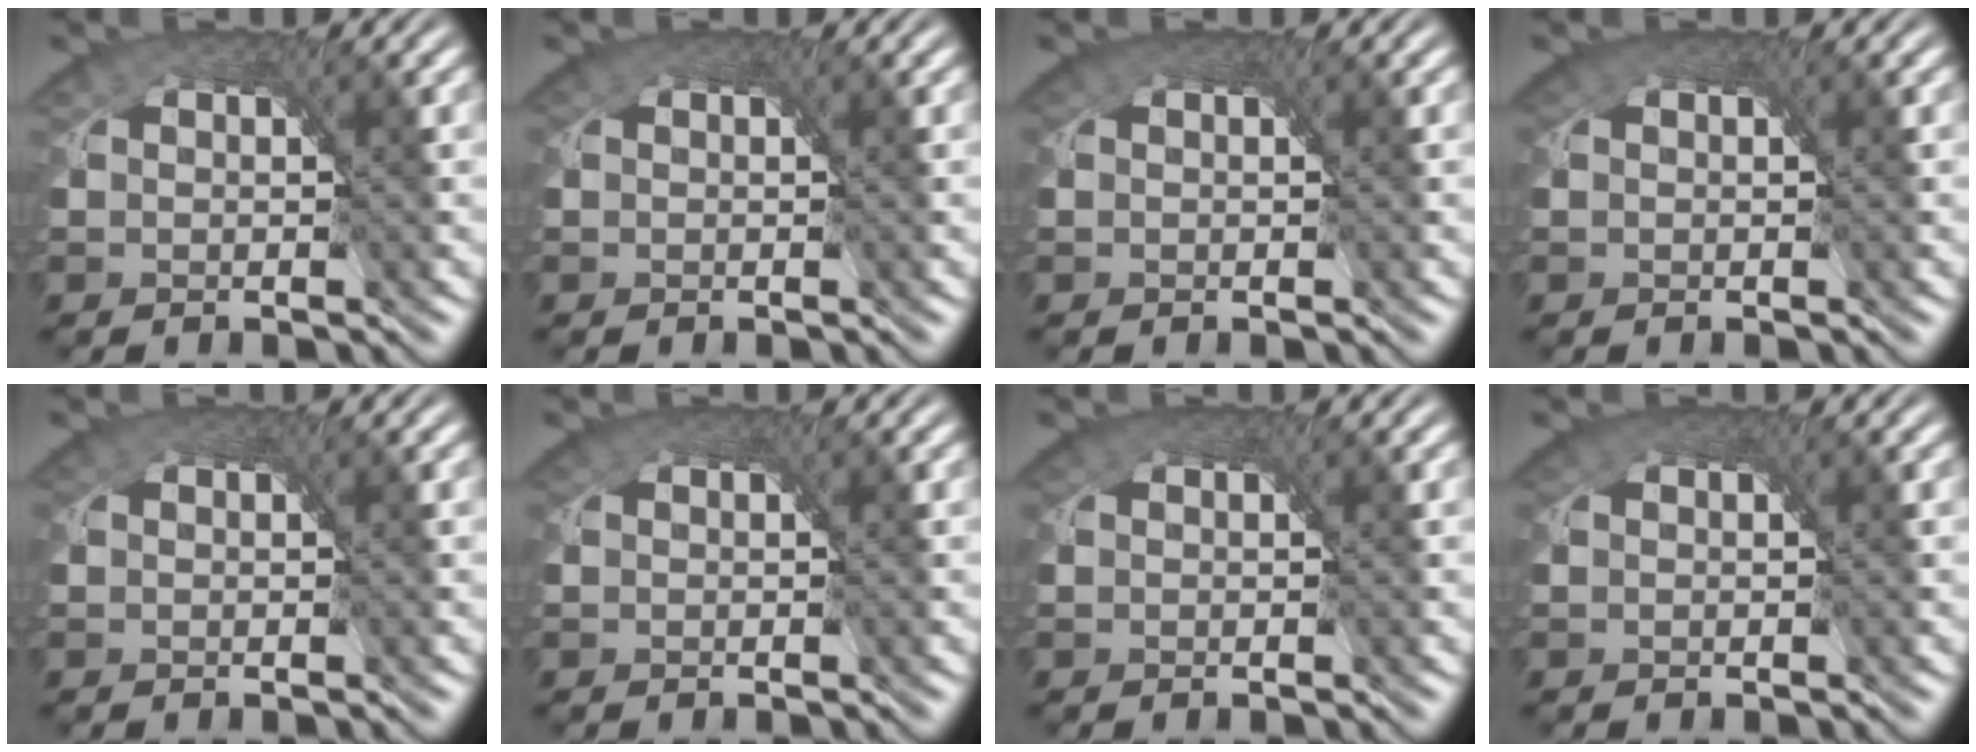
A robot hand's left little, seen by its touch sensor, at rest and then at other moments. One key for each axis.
{"total": 1.1, "fx": 0.3, "fy": 1.0, "fz": 0.4, "tx": -0.008, "ty": 0.000, "tz": 0.000}
{"total": 1.6, "fx": 0.6, "fy": 1.4, "fz": 0.7, "tx": -0.017, "ty": 0.000, "tz": 0.004}
{"total": 2.3, "fx": 0.8, "fy": 1.8, "fz": 1.1, "tx": -0.022, "ty": 0.000, "tz": 0.007}
{"total": 1.3, "fx": 0.0, "fy": 1.2, "fz": 0.4, "tx": -0.011, "ty": -0.005, "tz": -0.003}
{"total": 1.3, "fx": 0.3, "fy": 1.1, "fz": 0.4, "tx": -0.011, "ty": -0.001, "tz": 0.001}
{"total": 1.5, "fx": 0.5, "fy": 1.3, "fz": 0.6, "tx": -0.015, "ty": 0.000, "tz": 0.004}
{"total": 1.6, "fx": 0.6, "fy": 1.4, "fz": 0.7, "tx": -0.016, "ty": 0.000, "tz": 0.004}